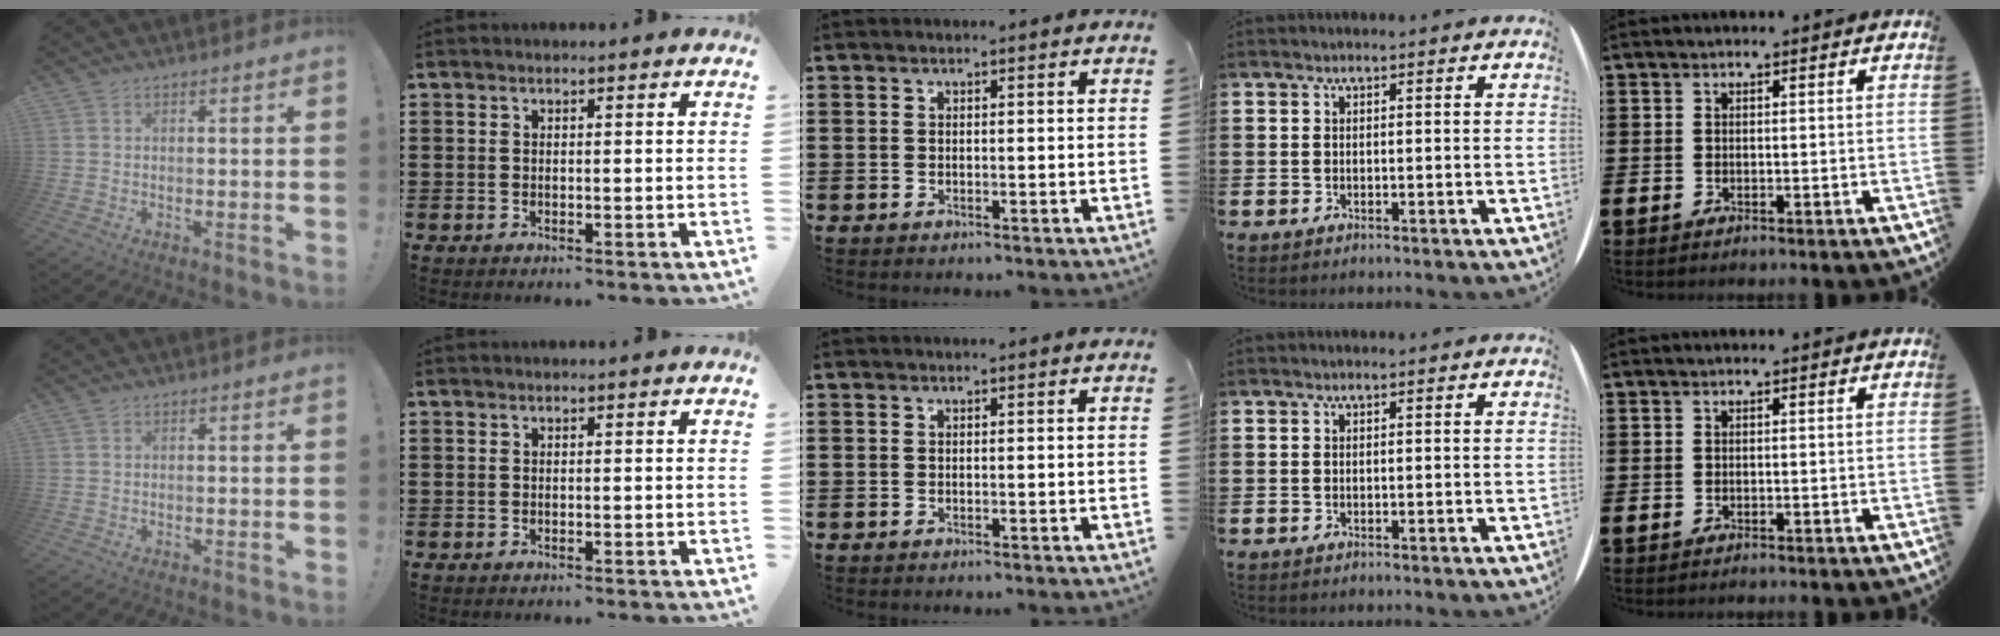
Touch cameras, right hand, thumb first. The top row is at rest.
{}